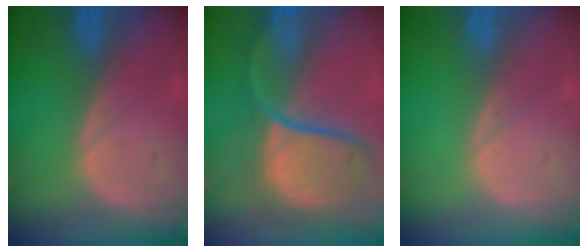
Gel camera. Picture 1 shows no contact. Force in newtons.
{"total": 10.9, "press": 9.8, "slide": 4.8}
{"total": 0.0}